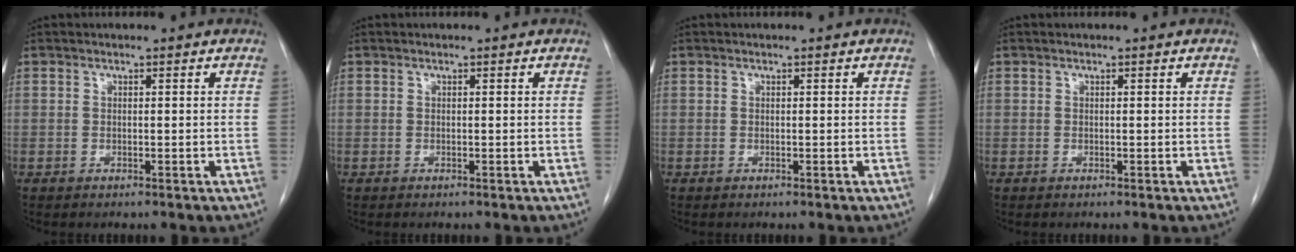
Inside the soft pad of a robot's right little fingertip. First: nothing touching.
{"total": 0.0}
{"total": 0.0}
{"total": 0.0}